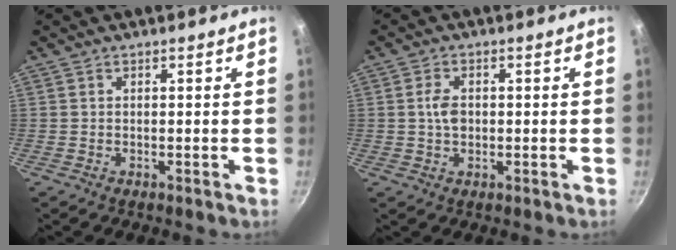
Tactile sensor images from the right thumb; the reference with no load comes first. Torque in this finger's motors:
{"motor_torque": [-0.19, 0.45, 0.14, 0.54, -0.03]}